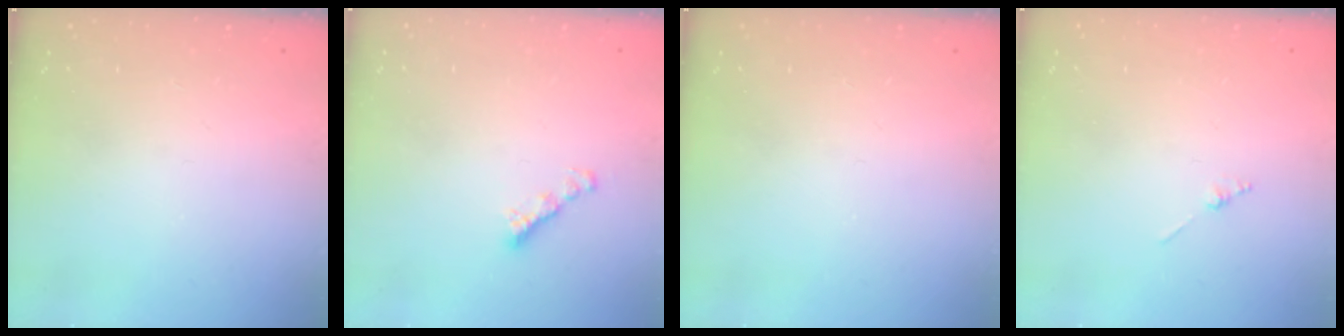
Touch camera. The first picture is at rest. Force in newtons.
{"total": 2.5, "press": 2.5, "slide": 0.5}
{"total": 0.0}
{"total": 0.8, "press": 0.8, "slide": 0.2}